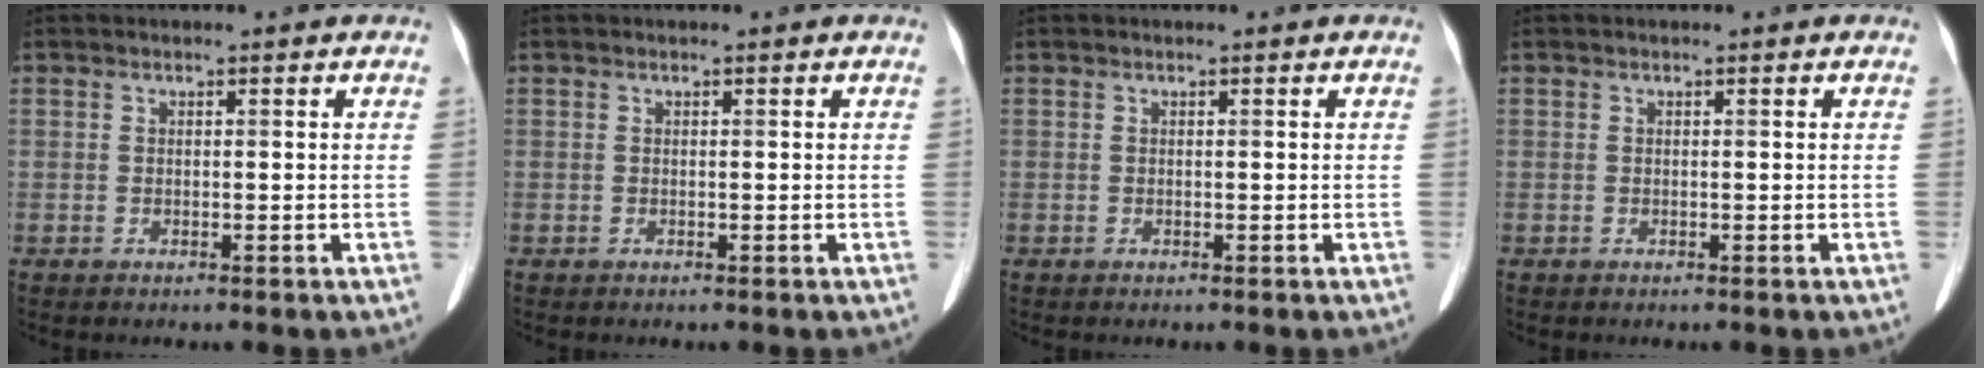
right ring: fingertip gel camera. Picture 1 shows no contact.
{"total": 0.0}
{"total": 0.0}
{"total": 0.0}